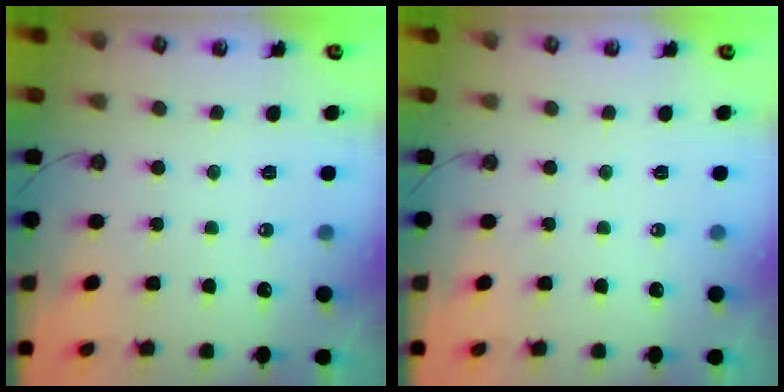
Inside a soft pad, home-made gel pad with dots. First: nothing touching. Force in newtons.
{"total": 0.0}